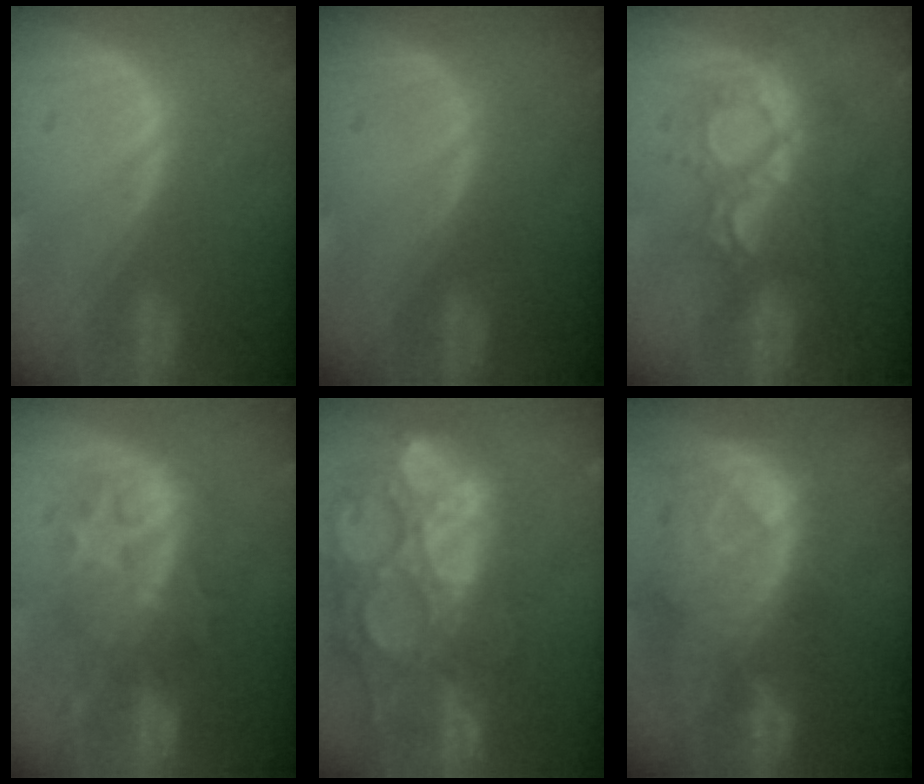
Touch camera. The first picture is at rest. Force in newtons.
{"total": 0.0}
{"total": 9.0, "press": 8.0, "slide": 4.0}
{"total": 8.9, "press": 8.5, "slide": 2.7}
{"total": 15.8, "press": 13.1, "slide": 9.0}
{"total": 11.4, "press": 9.8, "slide": 5.8}